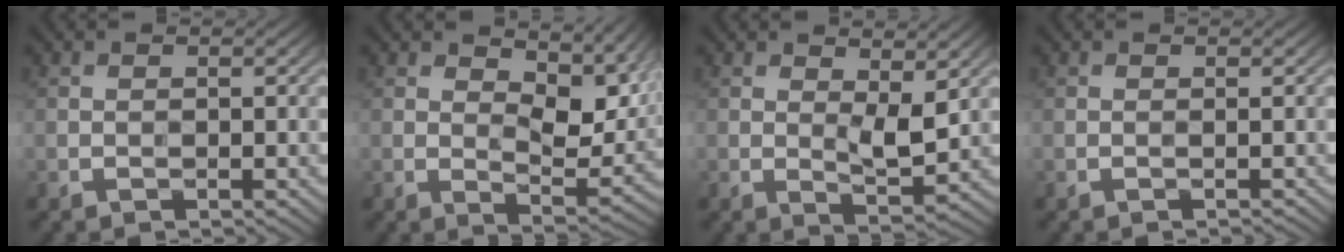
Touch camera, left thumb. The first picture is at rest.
{"total": 11.4, "force": [5.6, 5.0, 8.6], "torque": [-0.145, -0.003, 0.089]}
{"total": 4.2, "force": [1.4, 1.5, 3.7], "torque": [-0.069, -0.006, 0.029]}
{"total": 0.0}